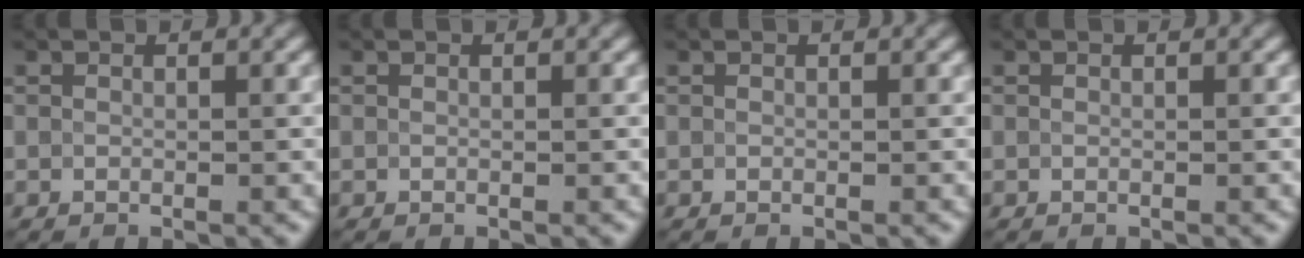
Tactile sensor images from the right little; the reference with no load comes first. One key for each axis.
{"total": 0.0}
{"total": 0.0}
{"total": 0.0}